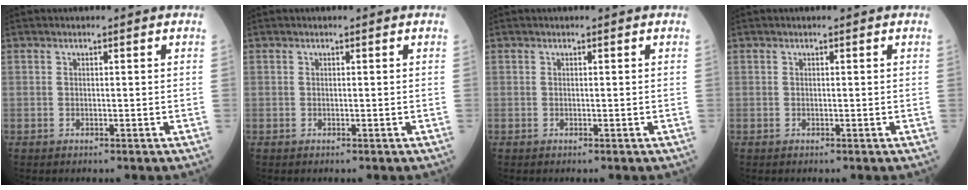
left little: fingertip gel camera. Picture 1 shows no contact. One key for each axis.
{"total": 0.0}
{"total": 0.0}
{"total": 0.0}